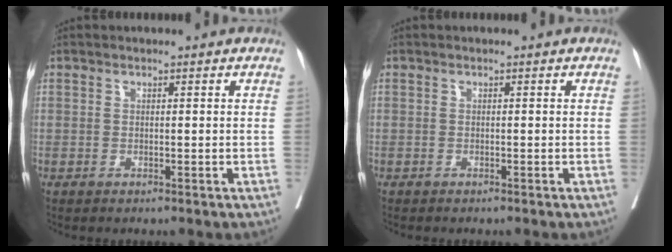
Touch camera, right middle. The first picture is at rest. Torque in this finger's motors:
{"motor_torque": [0.71, -0.98, 0.07, 0.02]}